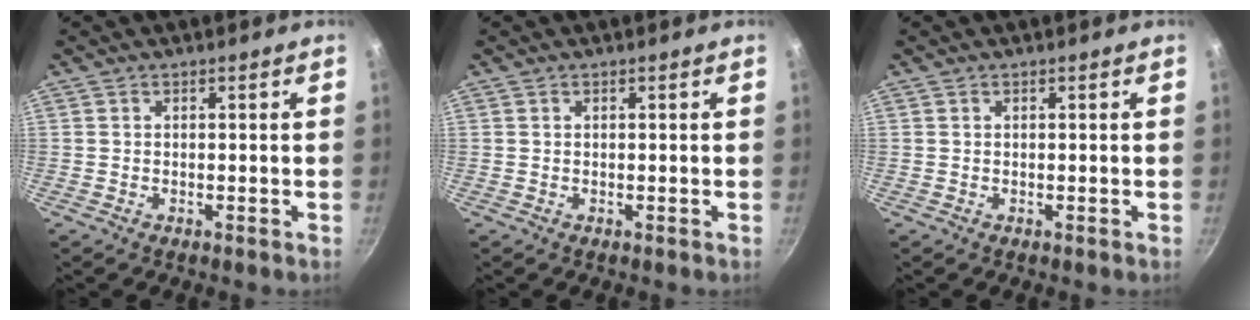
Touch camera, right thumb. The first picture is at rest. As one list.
[{"total": 0.0}, {"total": 0.0}]